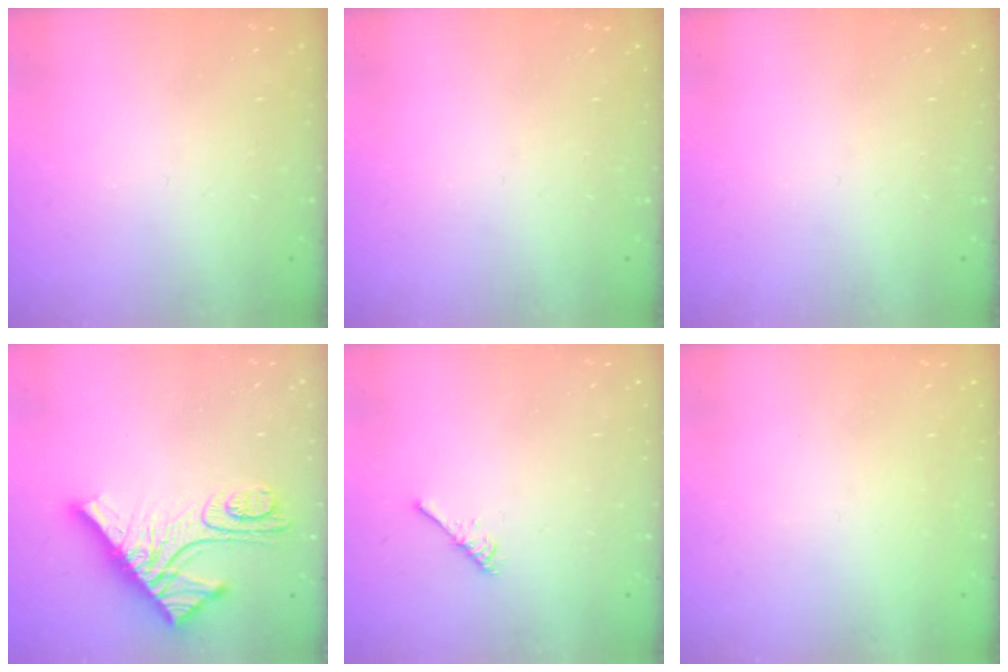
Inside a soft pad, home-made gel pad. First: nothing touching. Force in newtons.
{"total": 0.0}
{"total": 0.0}
{"total": 13.4, "press": 13.4, "slide": 1.1}
{"total": 2.7, "press": 2.7, "slide": 0.5}
{"total": 0.8, "press": 0.7, "slide": 0.3}